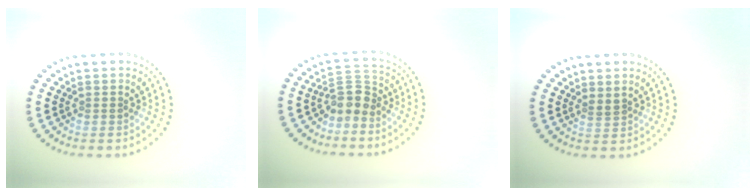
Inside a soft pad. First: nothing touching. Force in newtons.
{"total": 2.7, "press": 2.2, "slide": 1.7}
{"total": 0.8, "press": 0.5, "slide": 0.6}